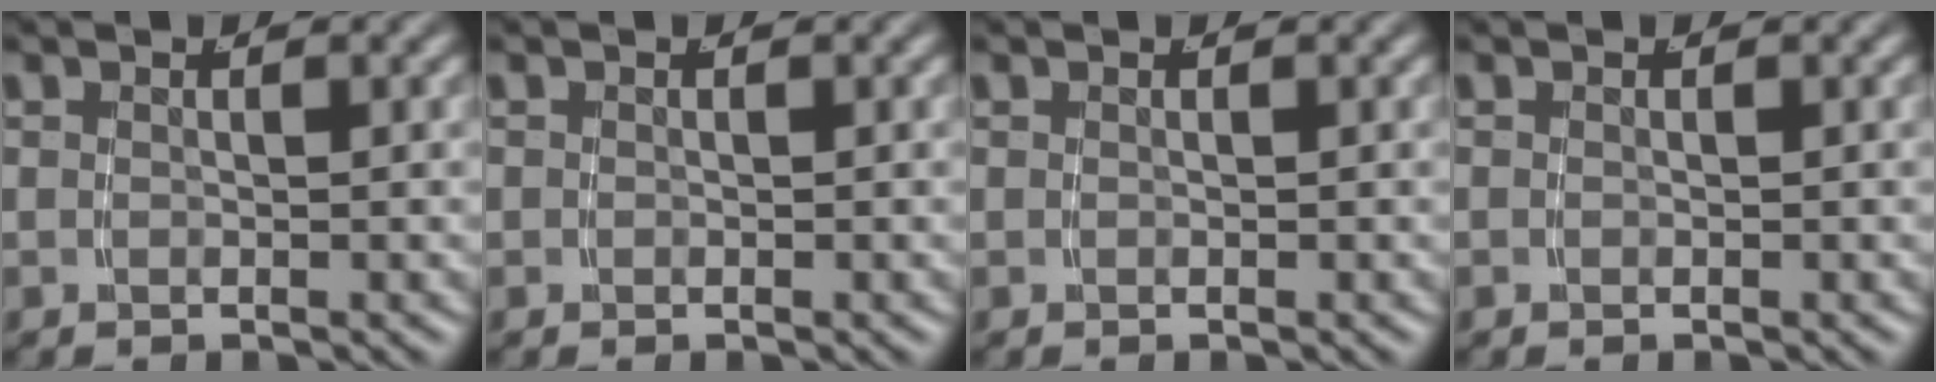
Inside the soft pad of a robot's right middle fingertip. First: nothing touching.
{"total": 0.0}
{"total": 0.0}
{"total": 0.0}